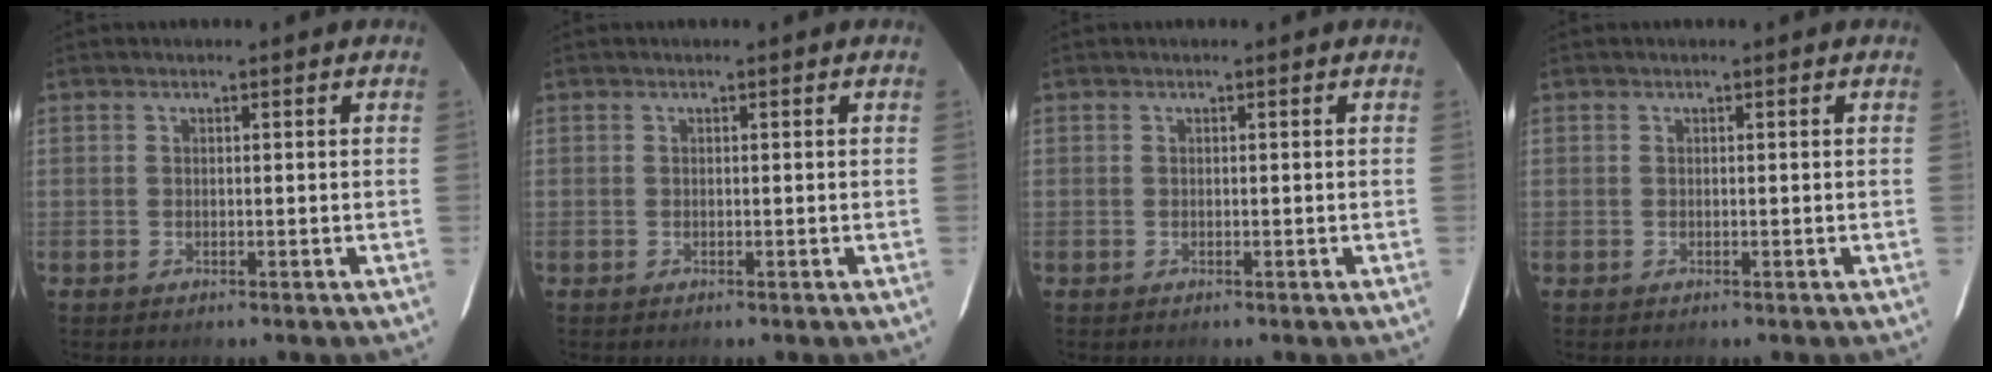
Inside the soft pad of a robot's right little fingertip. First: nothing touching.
{"total": 0.0}
{"total": 0.0}
{"total": 0.0}